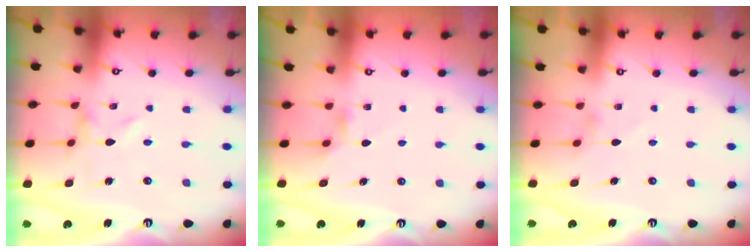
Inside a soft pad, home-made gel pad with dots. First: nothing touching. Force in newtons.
{"total": 2.9, "press": 2.9, "slide": 0.4}
{"total": 1.9, "press": 1.9, "slide": 0.3}